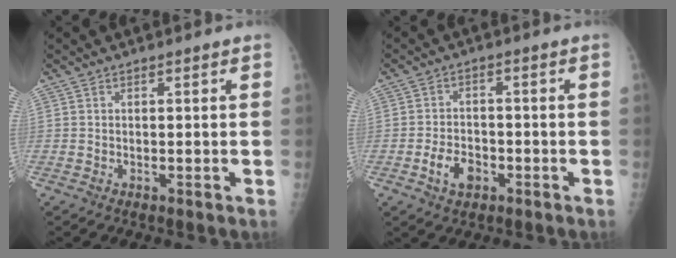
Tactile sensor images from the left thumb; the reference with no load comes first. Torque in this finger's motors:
{"motor_torque": [-0.43, 0.63, 0.20, 0.03, 0.02]}